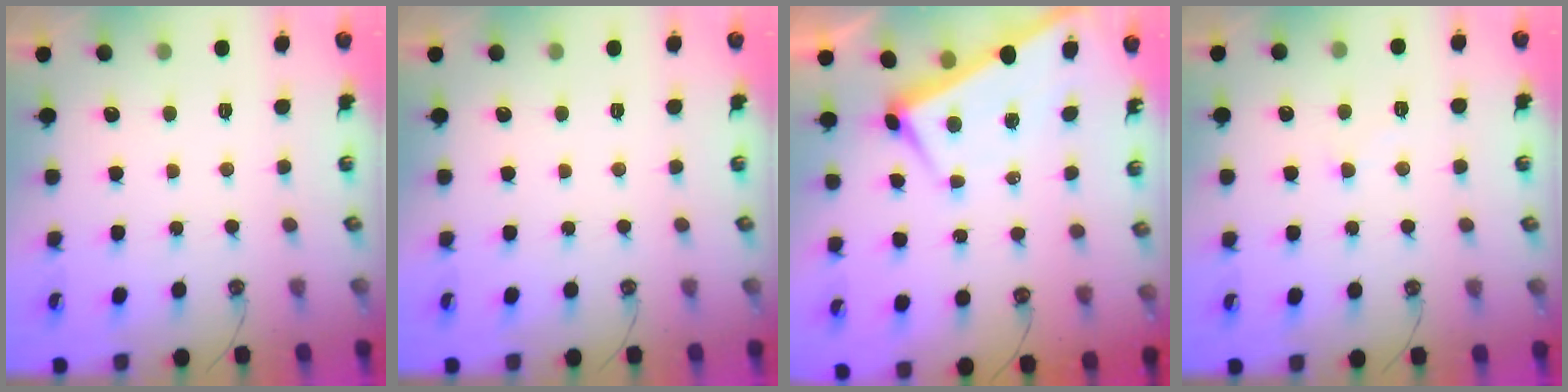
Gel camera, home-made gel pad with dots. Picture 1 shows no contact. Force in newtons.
{"total": 0.0}
{"total": 2.8, "press": 2.8, "slide": 0.6}
{"total": 2.2, "press": 2.2, "slide": 0.4}